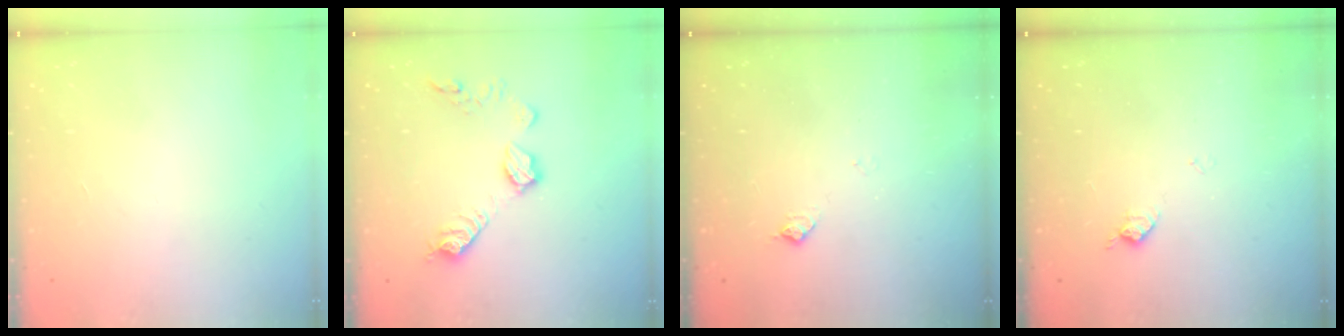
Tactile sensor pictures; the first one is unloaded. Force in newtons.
{"total": 11.4, "press": 11.4, "slide": 0.4}
{"total": 5.5, "press": 5.5, "slide": 0.8}
{"total": 7.2, "press": 7.1, "slide": 0.9}